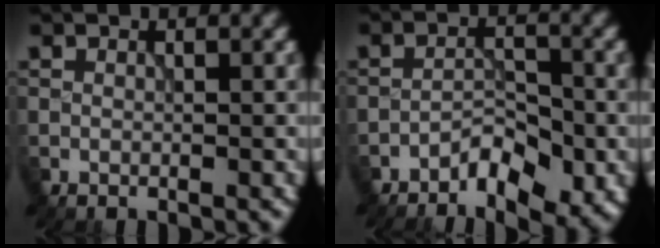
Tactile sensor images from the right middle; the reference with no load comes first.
{"total": 3.5, "force": [-2.1, 1.4, 2.3], "torque": [-0.031, 0.009, -0.038]}